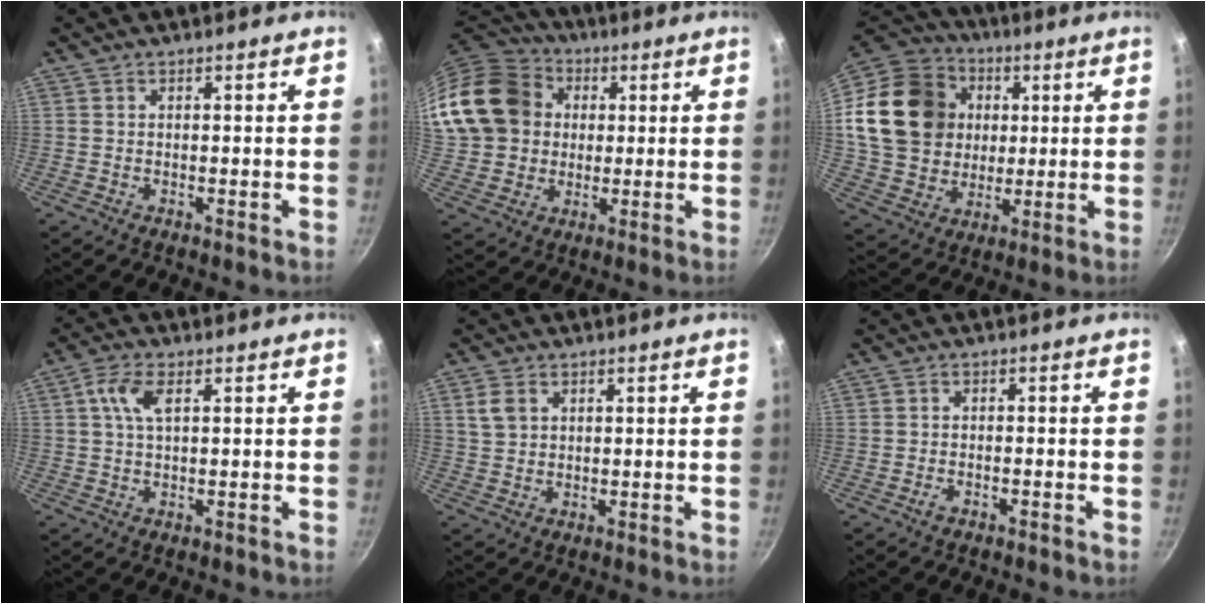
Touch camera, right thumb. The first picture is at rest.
{"total": 19.5, "force": [4.1, 16.5, 9.6], "torque": [-0.175, 0.029, 0.082]}
{"total": 22.4, "force": [3.7, 18.8, 11.6], "torque": [-0.198, 0.019, 0.073]}
{"total": 4.7, "force": [1.3, 2.0, 4.1], "torque": [-0.086, 0.009, 0.026]}
{"total": 3.5, "force": [1.5, 2.5, 2.0], "torque": [-0.029, 0.001, 0.032]}
{"total": 1.3, "force": [-1.1, 0.3, 0.7], "torque": [-0.022, 0.012, -0.020]}